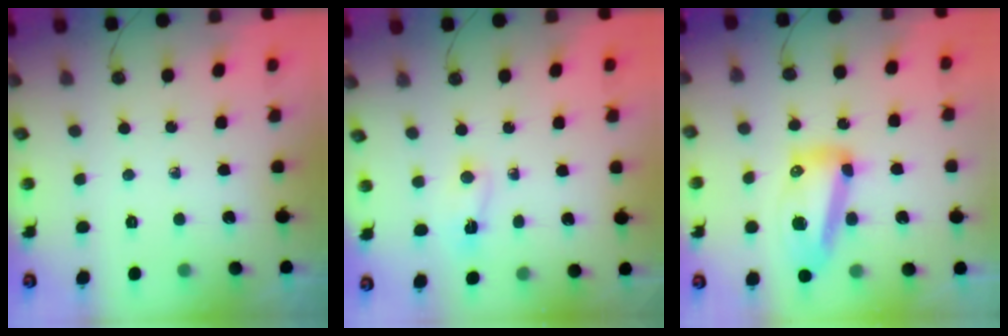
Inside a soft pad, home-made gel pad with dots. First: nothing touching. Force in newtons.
{"total": 2.0, "press": 1.6, "slide": 1.2}
{"total": 13.8, "press": 13.8, "slide": 1.5}